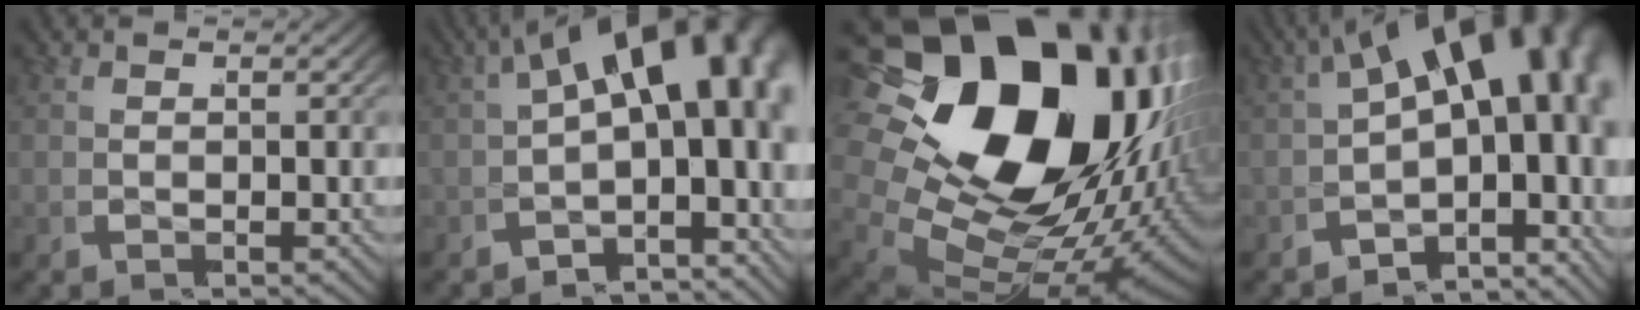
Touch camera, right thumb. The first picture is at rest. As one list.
[{"total": 13.0, "force": [0.2, 7.5, 10.6], "torque": [-0.142, -0.005, -0.012]}, {"total": 30.3, "force": [0.0, 20.5, 22.3], "torque": [-0.394, -0.054, 0.007]}, {"total": 16.4, "force": [-0.1, 10.2, 12.8], "torque": [-0.175, -0.013, -0.019]}]